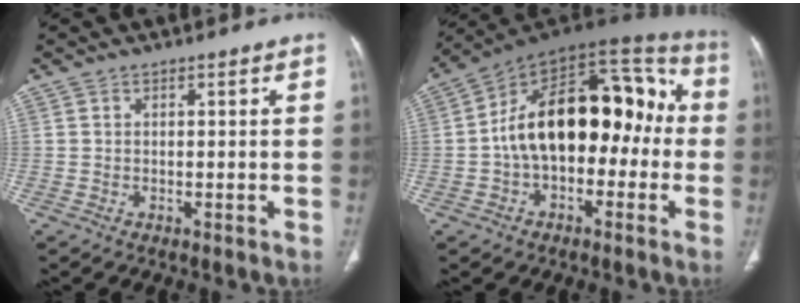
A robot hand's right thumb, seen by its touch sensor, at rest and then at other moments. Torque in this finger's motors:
{"motor_torque": [2.38, 2.62, 2.16, -0.61, 0.23]}